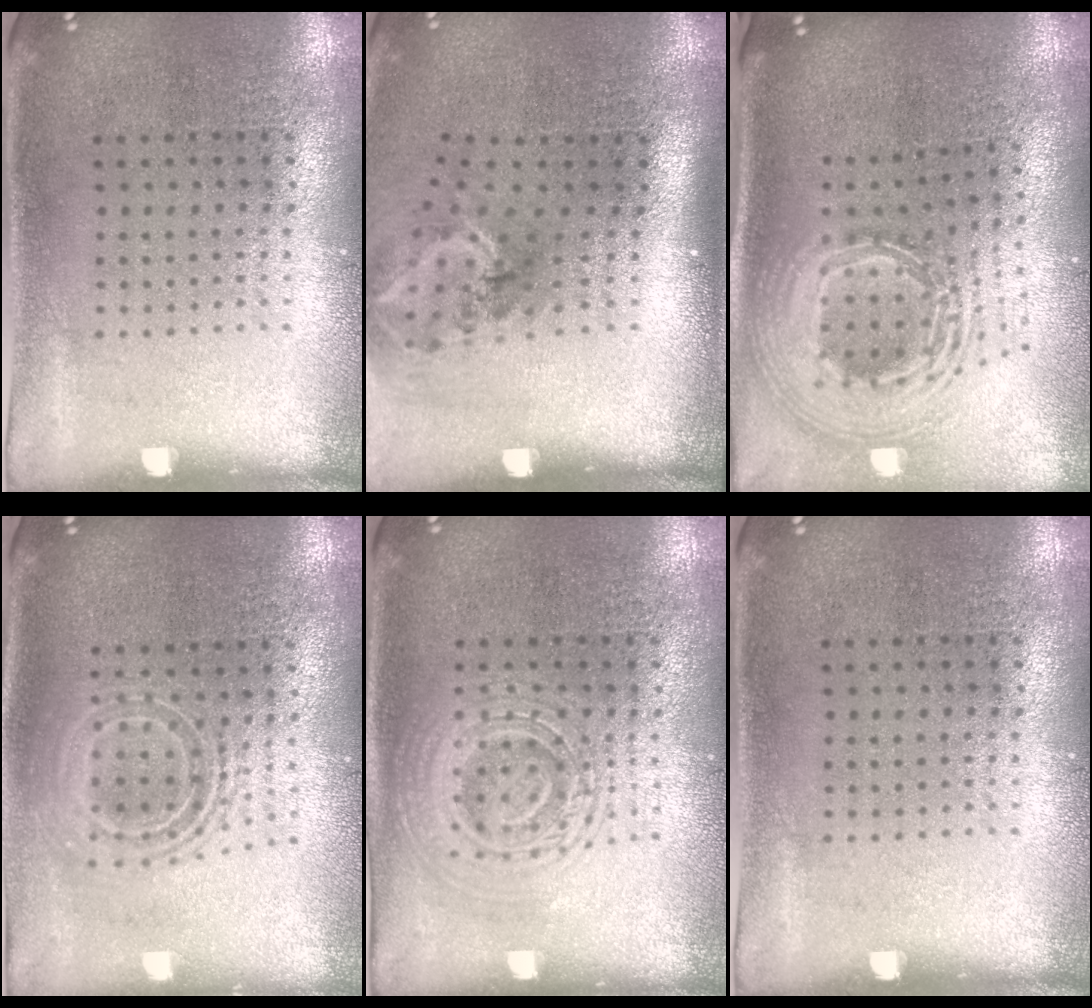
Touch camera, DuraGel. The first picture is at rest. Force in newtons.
{"total": 1.9, "press": 1.3, "slide": 1.5}
{"total": 2.9, "press": 2.0, "slide": 2.1}
{"total": 1.9, "press": 1.5, "slide": 1.2}
{"total": 2.8, "press": 2.8, "slide": 0.5}
{"total": 0.0}